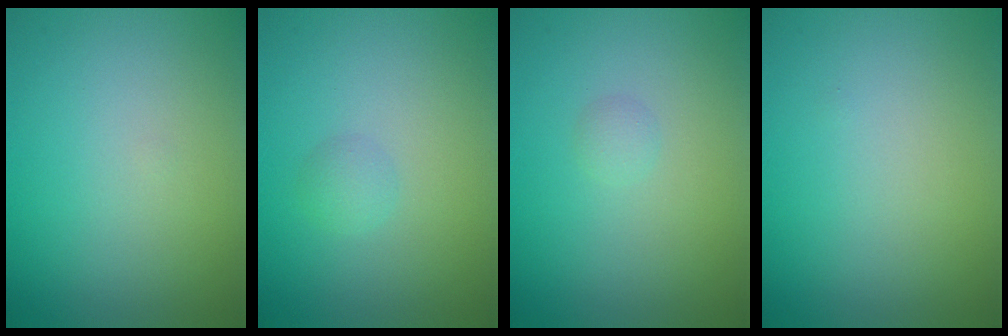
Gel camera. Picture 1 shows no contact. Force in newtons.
{"total": 1.1, "press": 1.1, "slide": 0.0}
{"total": 0.8, "press": 0.8, "slide": 0.1}
{"total": 0.0}